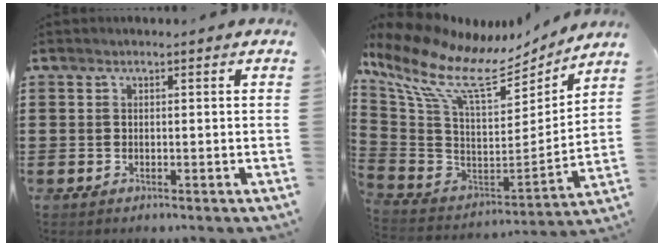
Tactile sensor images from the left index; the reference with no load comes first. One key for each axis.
{"total": 12.3, "fx": 8.0, "fy": 4.4, "fz": 8.3, "tx": -0.201, "ty": -0.059, "tz": 0.134}